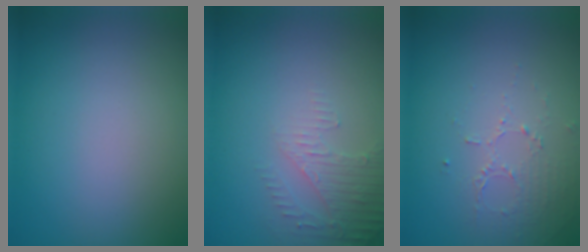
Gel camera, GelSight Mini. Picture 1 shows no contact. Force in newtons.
{"total": 2.6, "press": 2.5, "slide": 0.7}
{"total": 1.4, "press": 0.8, "slide": 1.2}